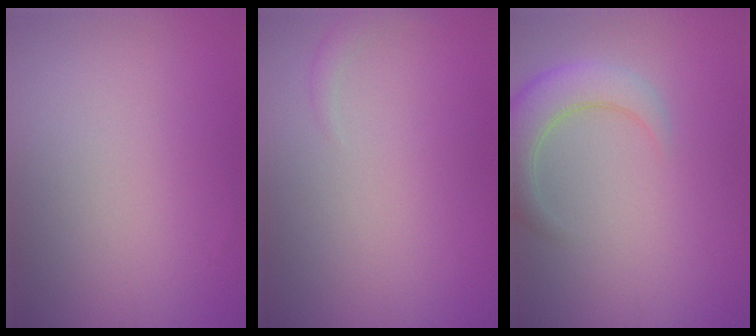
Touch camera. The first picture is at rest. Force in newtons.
{"total": 0.9, "press": 0.9, "slide": 0.1}
{"total": 4.4, "press": 4.4, "slide": 0.4}